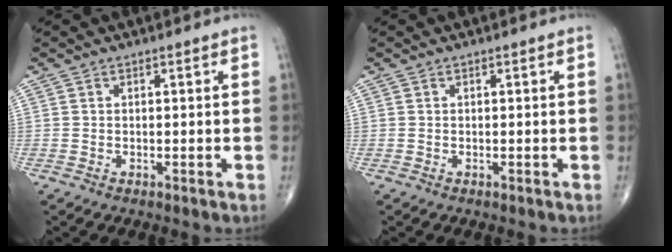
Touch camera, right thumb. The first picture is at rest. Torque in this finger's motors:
{"motor_torque": [0.28, 0.28, -0.08, 0.09, 0.00]}